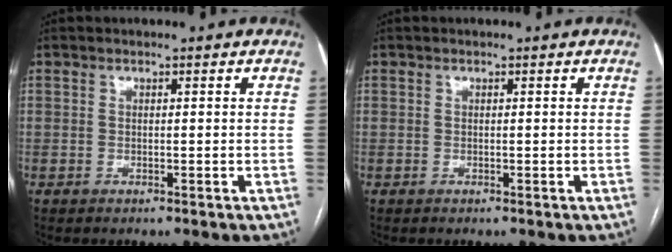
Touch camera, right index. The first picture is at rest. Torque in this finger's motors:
{"motor_torque": [0.00, 0.00, 0.00, 0.01]}